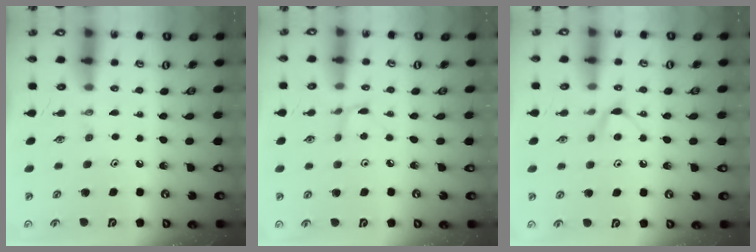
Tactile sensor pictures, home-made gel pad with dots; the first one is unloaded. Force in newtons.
{"total": 2.2, "press": 2.2, "slide": 0.3}
{"total": 5.9, "press": 5.8, "slide": 0.8}